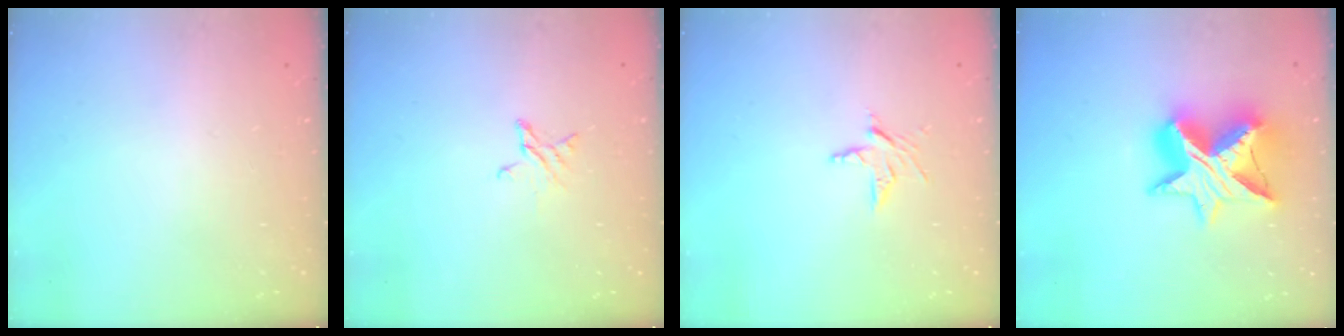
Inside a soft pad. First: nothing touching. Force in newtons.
{"total": 3.1, "press": 3.1, "slide": 0.3}
{"total": 4.8, "press": 4.7, "slide": 0.3}
{"total": 16.8, "press": 16.8, "slide": 1.0}